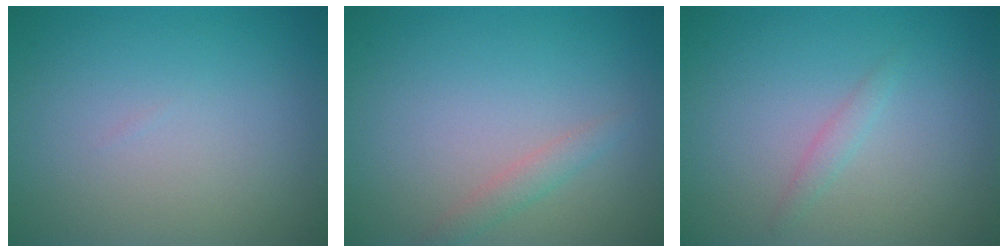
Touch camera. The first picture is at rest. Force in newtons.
{"total": 1.3, "press": 1.3, "slide": 0.1}
{"total": 1.0, "press": 0.9, "slide": 0.2}